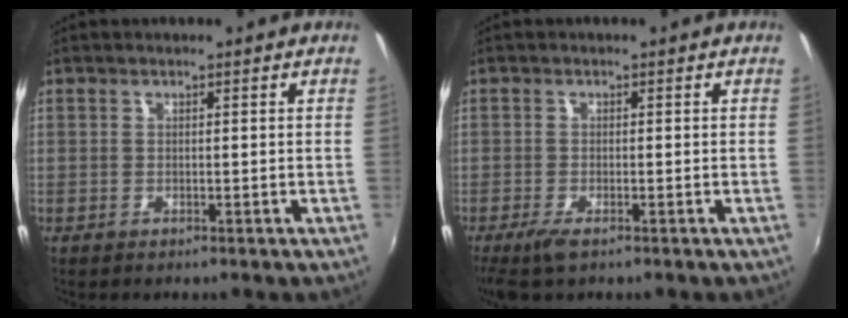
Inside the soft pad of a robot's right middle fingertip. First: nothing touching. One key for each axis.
{"total": 3.8, "fx": -2.5, "fy": 0.9, "fz": 2.7, "tx": -0.064, "ty": -0.014, "tz": -0.046}